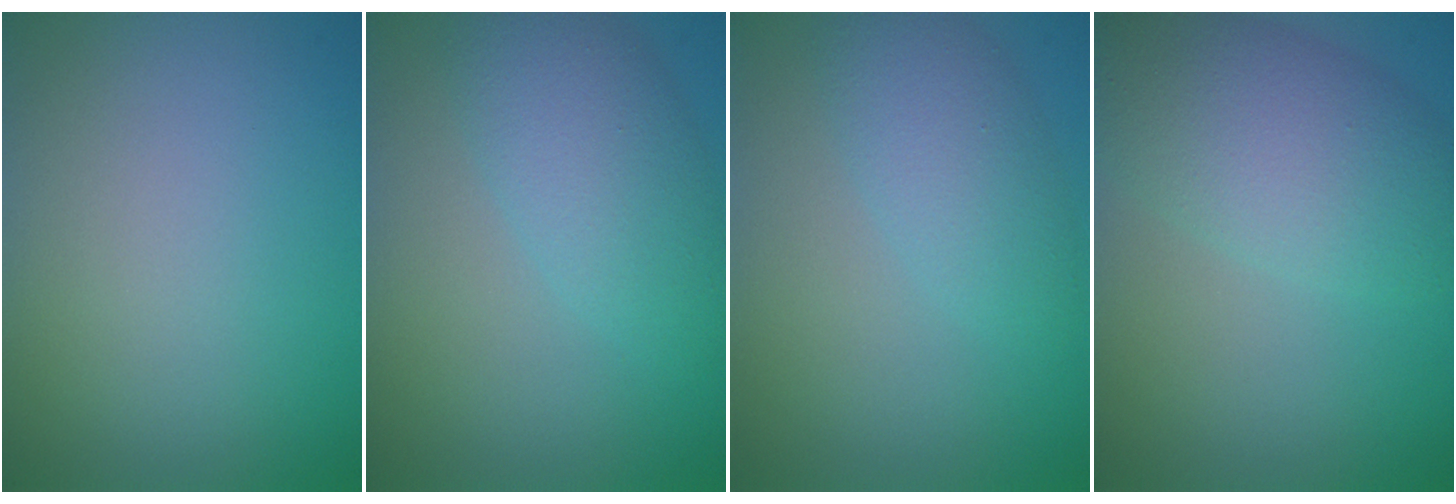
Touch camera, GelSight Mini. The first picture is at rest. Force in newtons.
{"total": 4.7, "press": 4.7, "slide": 0.2}
{"total": 3.4, "press": 3.4, "slide": 0.0}
{"total": 6.5, "press": 6.5, "slide": 0.2}